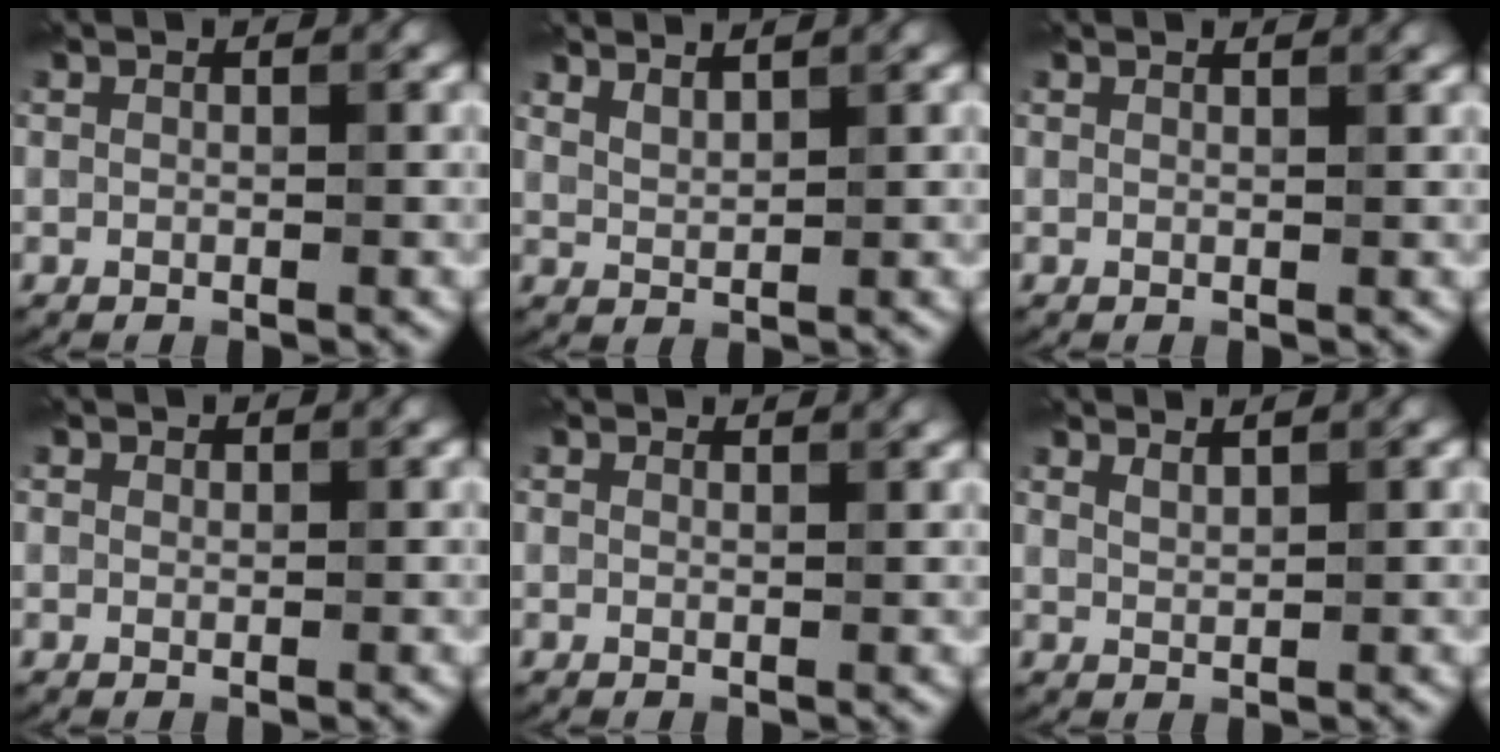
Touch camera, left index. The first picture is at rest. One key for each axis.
{"total": 2.0, "fx": 1.8, "fy": 0.4, "fz": 0.8, "tx": -0.010, "ty": 0.005, "tz": 0.031}
{"total": 1.4, "fx": 1.1, "fy": 0.4, "fz": 0.6, "tx": -0.004, "ty": 0.001, "tz": 0.007}
{"total": 0.5, "fx": 0.4, "fy": 0.3, "fz": 0.0, "tx": 0.002, "ty": 0.000, "tz": 0.008}
{"total": 1.3, "fx": 1.3, "fy": 0.1, "fz": 0.3, "tx": -0.006, "ty": -0.001, "tz": 0.014}
{"total": 1.5, "fx": 1.3, "fy": 0.3, "fz": 0.6, "tx": -0.003, "ty": 0.001, "tz": 0.021}